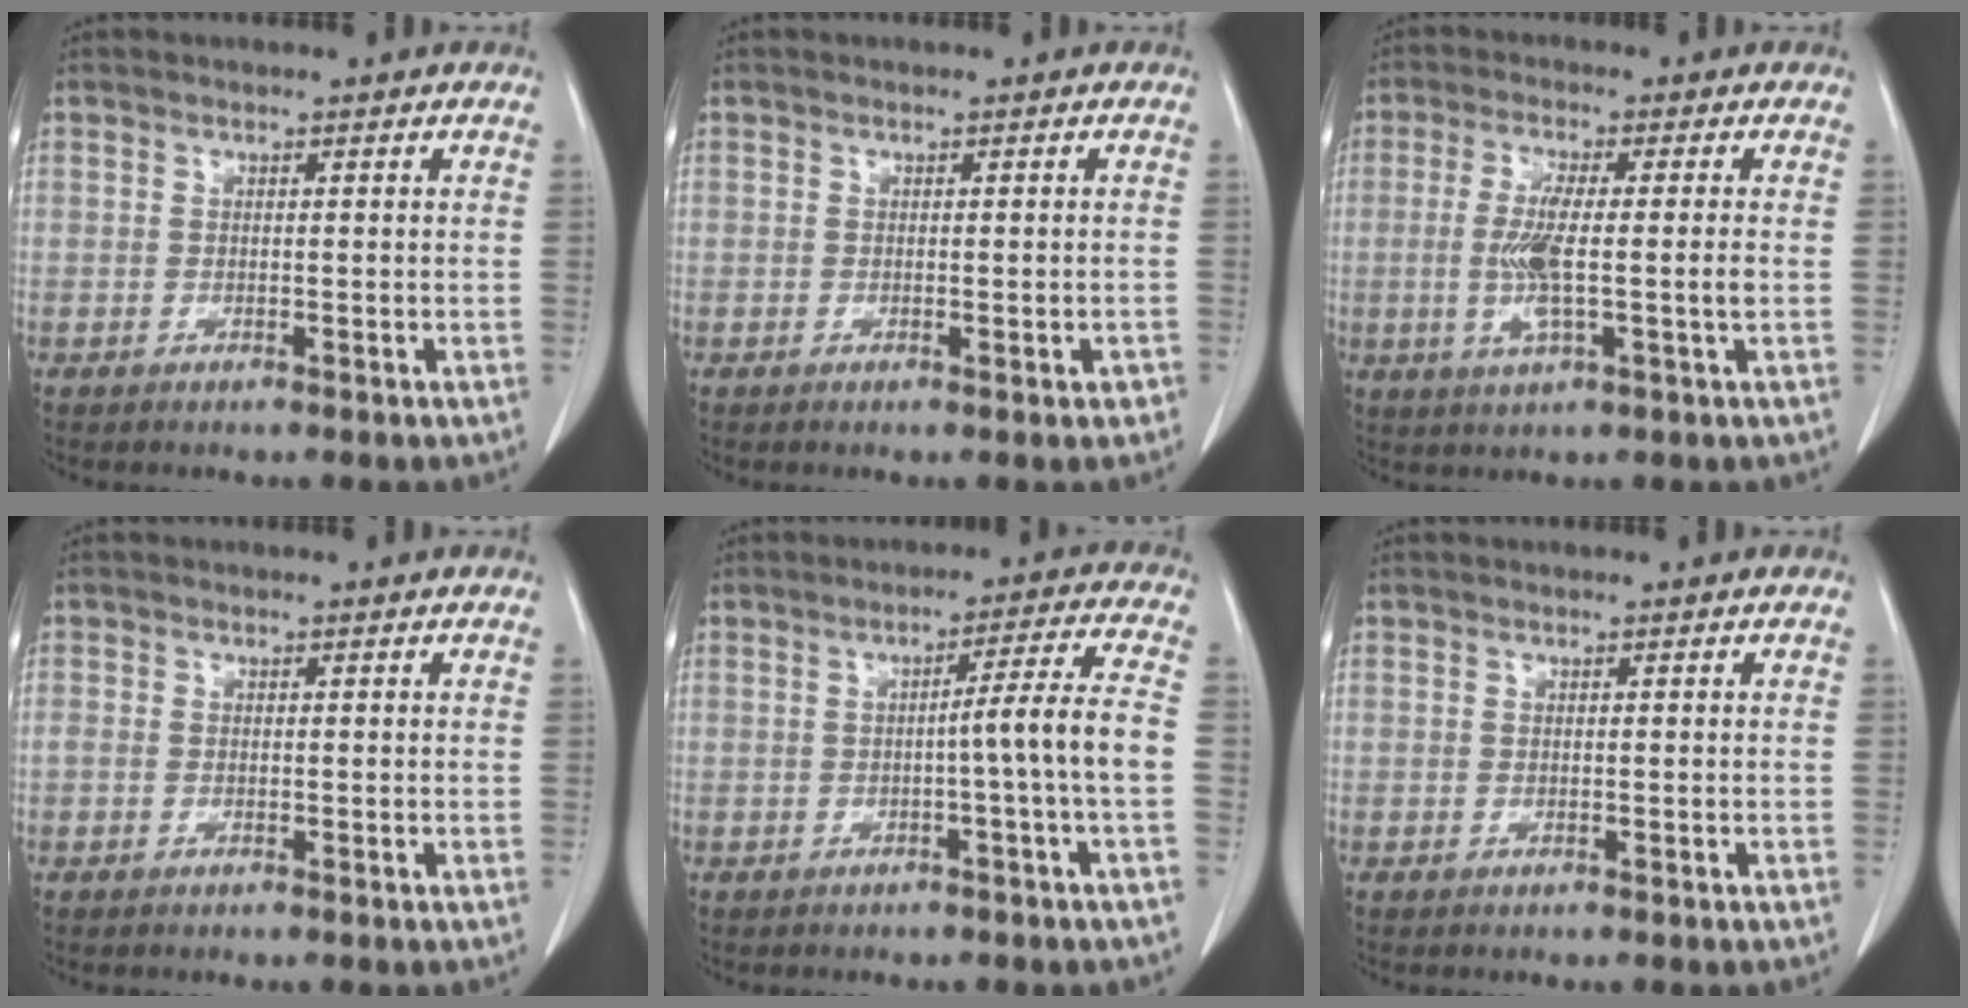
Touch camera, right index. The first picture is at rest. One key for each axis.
{"total": 1.5, "fx": -0.6, "fy": 0.5, "fz": 1.4, "tx": -0.014, "ty": 0.000, "tz": -0.003}
{"total": 7.8, "fx": -0.7, "fy": 0.3, "fz": 7.8, "tx": -0.155, "ty": -0.007, "tz": -0.015}
{"total": 1.1, "fx": -0.2, "fy": 0.8, "fz": 0.8, "tx": -0.025, "ty": 0.006, "tz": -0.002}
{"total": 6.7, "fx": -1.3, "fy": -1.6, "fz": 6.4, "tx": -0.086, "ty": 0.009, "tz": -0.019}
{"total": 0.0}